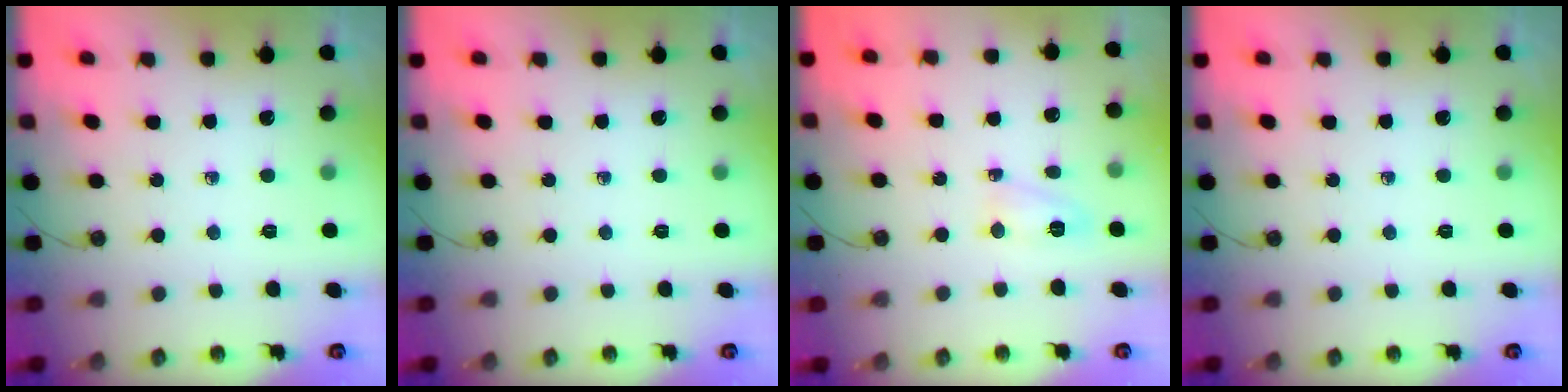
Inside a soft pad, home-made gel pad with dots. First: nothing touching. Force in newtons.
{"total": 0.0}
{"total": 4.3, "press": 4.3, "slide": 0.7}
{"total": 0.0}